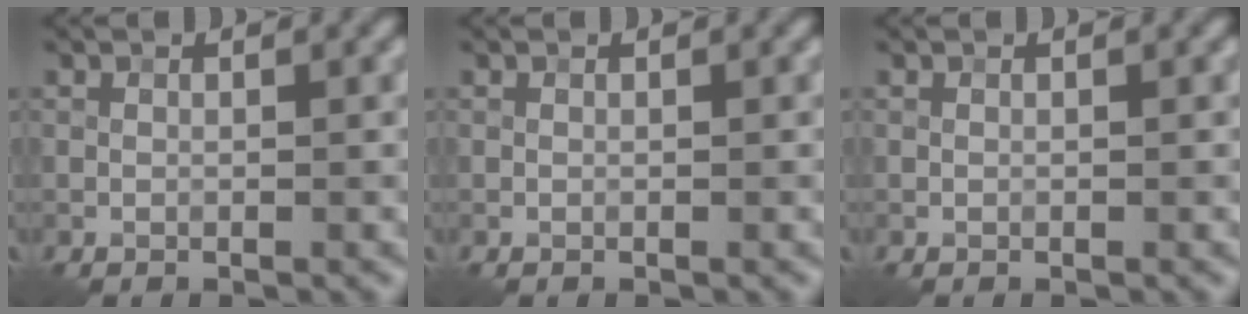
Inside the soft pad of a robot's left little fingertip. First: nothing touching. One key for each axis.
{"total": 0.0}
{"total": 0.0}